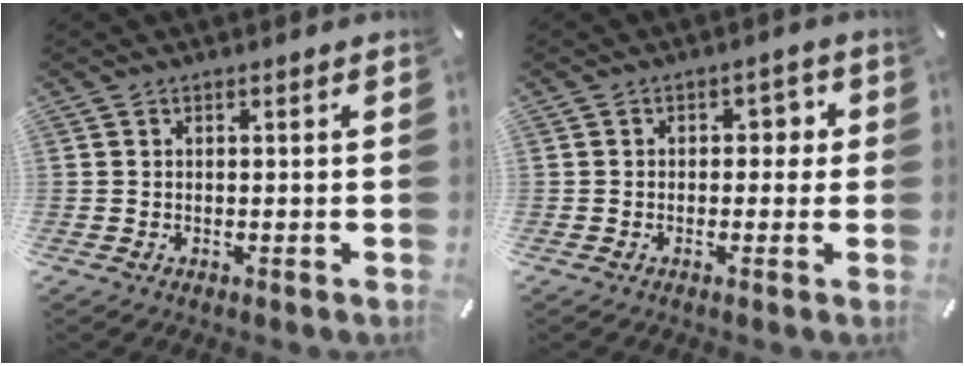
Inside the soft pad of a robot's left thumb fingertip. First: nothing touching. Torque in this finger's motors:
{"motor_torque": [0.73, 0.72, 0.11, -0.22, -0.01]}